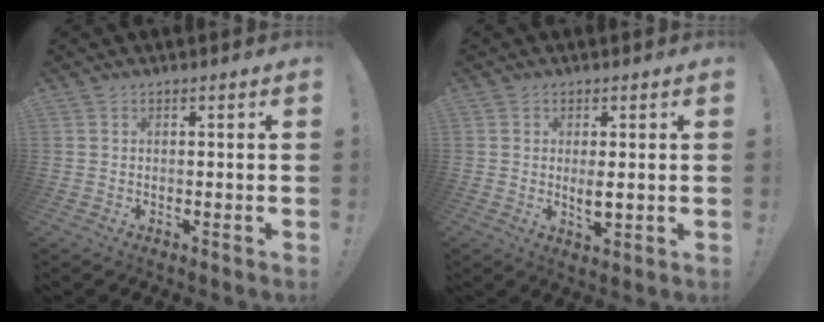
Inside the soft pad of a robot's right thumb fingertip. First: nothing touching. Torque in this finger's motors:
{"motor_torque": [-0.19, -0.01, 0.05, 0.39, -0.07]}